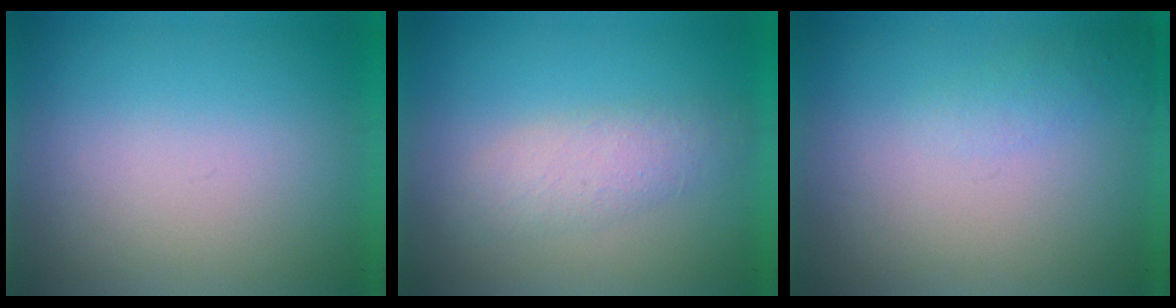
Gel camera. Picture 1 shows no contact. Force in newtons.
{"total": 1.8}
{"total": 1.1}